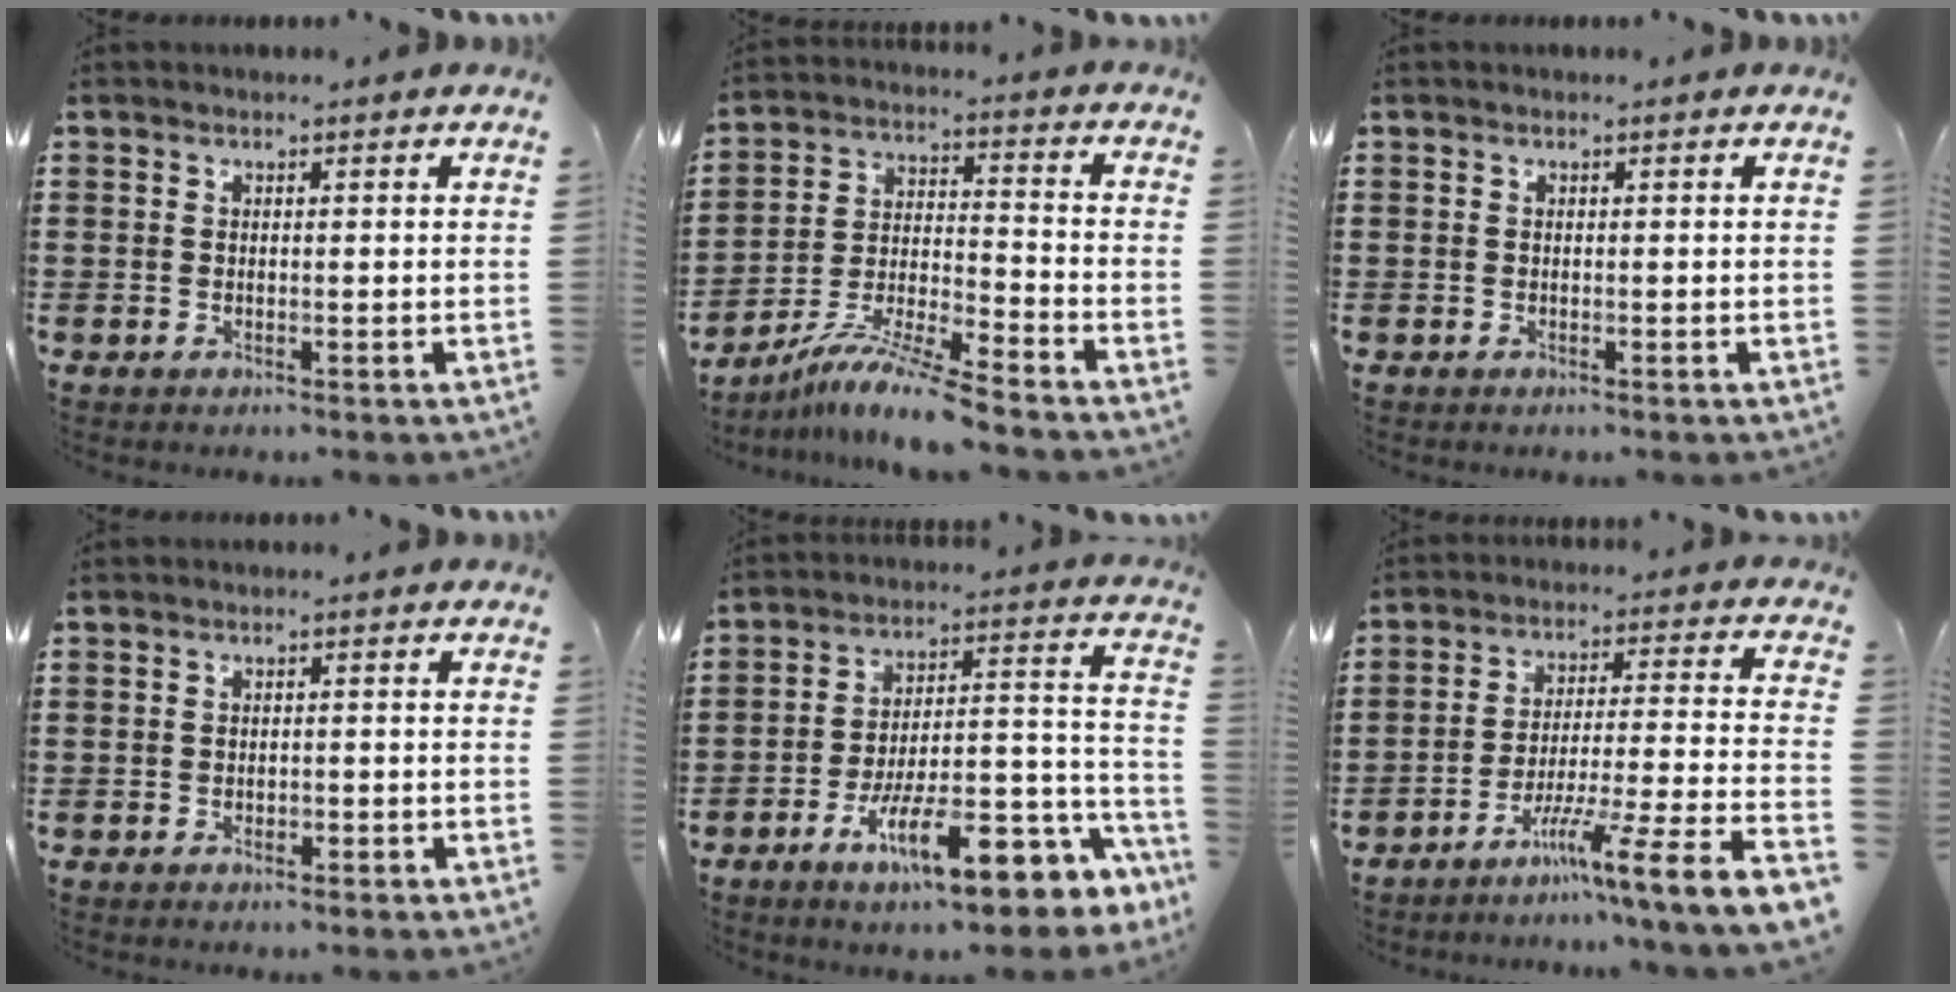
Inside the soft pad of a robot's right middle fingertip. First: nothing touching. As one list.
[{"total": 8.9, "force": [-7.9, -0.2, 4.1], "torque": [-0.082, 0.000, -0.157]}, {"total": 0.0}, {"total": 1.1, "force": [-0.9, 0.4, 0.4], "torque": [-0.011, -0.002, -0.018]}, {"total": 14.3, "force": [-8.8, 4.0, 10.6], "torque": [-0.147, 0.015, -0.150]}, {"total": 7.8, "force": [-5.7, -1.5, 5.0], "torque": [-0.082, -0.026, -0.118]}]